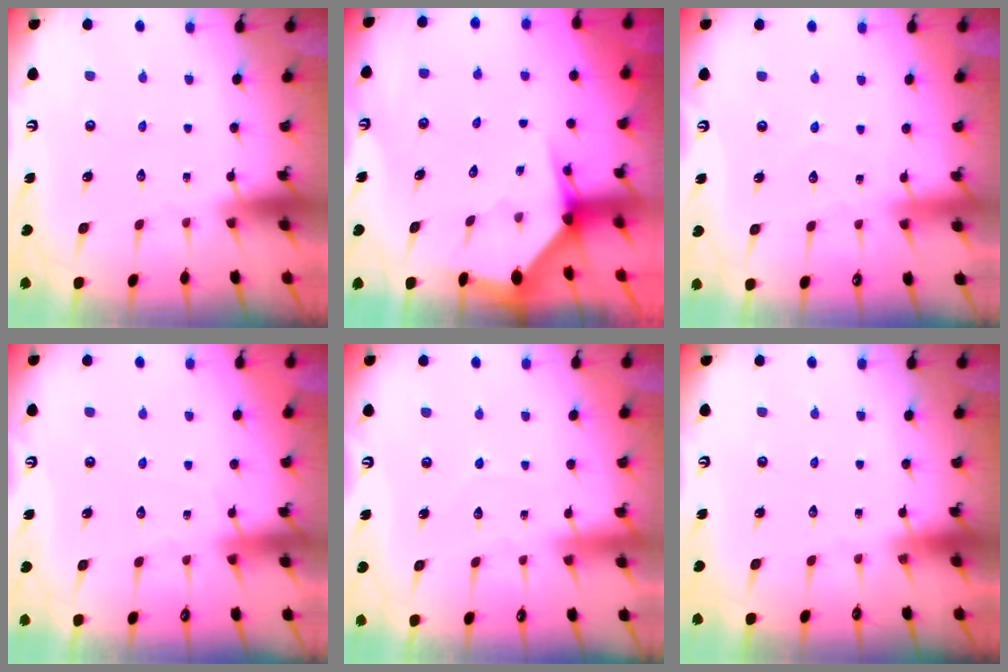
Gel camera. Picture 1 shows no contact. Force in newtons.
{"total": 3.4, "press": 3.4, "slide": 0.5}
{"total": 3.2, "press": 3.2, "slide": 0.5}
{"total": 3.5, "press": 3.5, "slide": 0.5}
{"total": 2.8, "press": 2.7, "slide": 0.4}
{"total": 0.0}